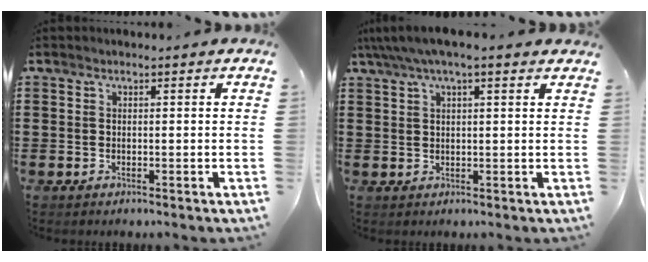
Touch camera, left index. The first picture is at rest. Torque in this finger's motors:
{"motor_torque": [2.14, 0.00, 0.87, 0.21]}